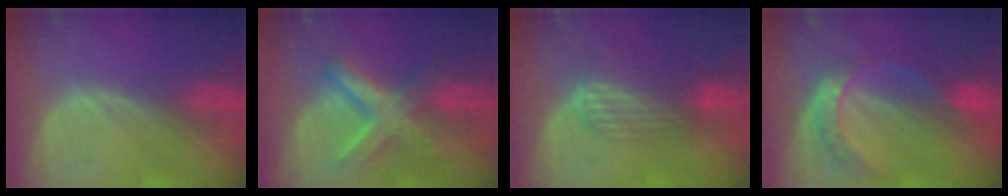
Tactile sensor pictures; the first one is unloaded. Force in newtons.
{"total": 8.4, "press": 8.4, "slide": 0.8}
{"total": 7.0, "press": 5.8, "slide": 3.8}
{"total": 7.7, "press": 6.4, "slide": 4.3}